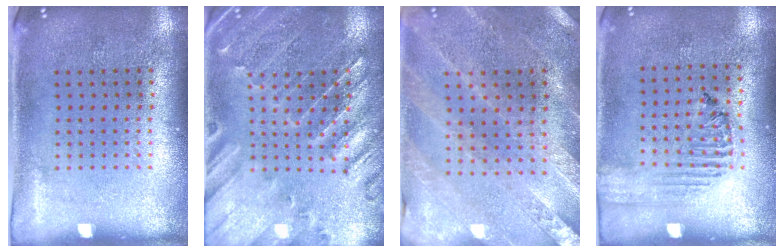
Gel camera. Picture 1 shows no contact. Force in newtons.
{"total": 0.8, "press": 0.7, "slide": 0.3}
{"total": 0.8, "press": 0.8, "slide": 0.2}
{"total": 1.6, "press": 1.6, "slide": 0.3}